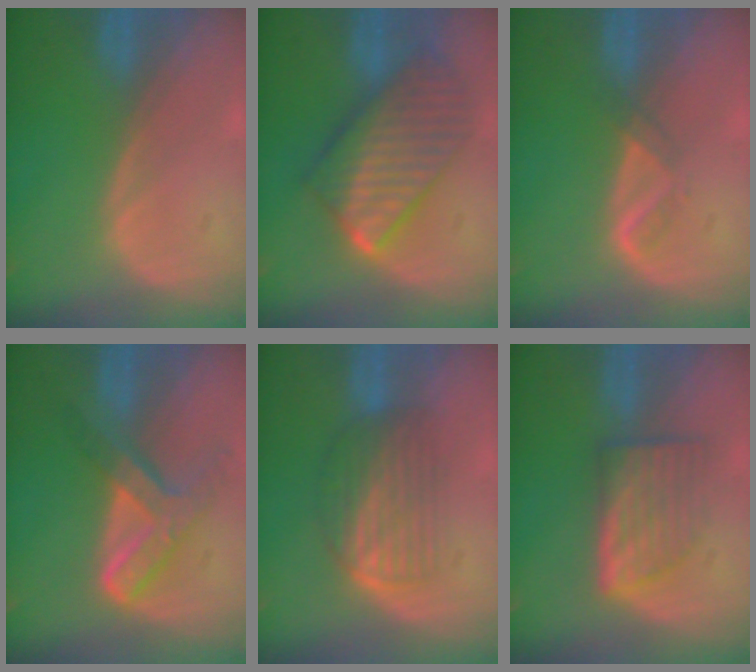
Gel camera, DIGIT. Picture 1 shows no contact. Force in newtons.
{"total": 10.1, "press": 10.1, "slide": 0.9}
{"total": 2.1, "press": 2.0, "slide": 0.6}
{"total": 7.5, "press": 6.2, "slide": 4.2}
{"total": 5.8, "press": 5.6, "slide": 1.7}
{"total": 6.2, "press": 5.9, "slide": 1.9}